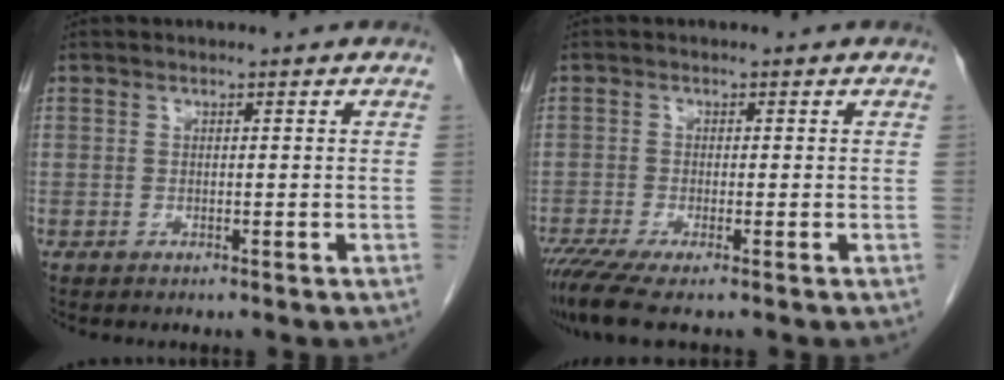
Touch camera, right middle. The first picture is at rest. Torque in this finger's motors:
{"motor_torque": [0.93, -0.45, 0.12, 0.11]}